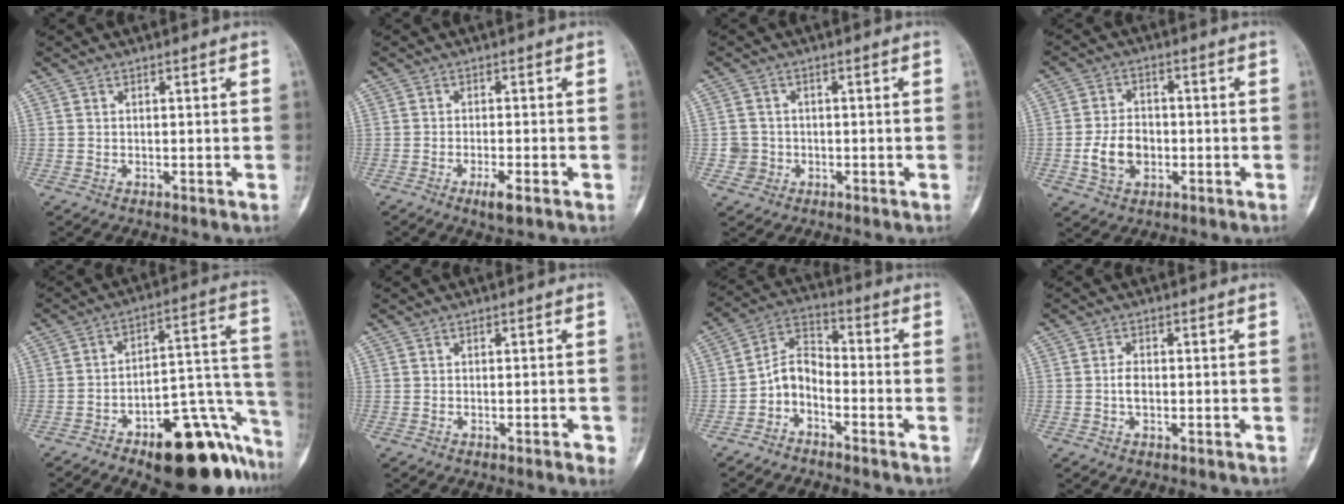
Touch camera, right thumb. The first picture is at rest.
{"total": 3.5, "force": [-1.9, 0.9, 2.9], "torque": [-0.050, 0.000, -0.032]}
{"total": 2.9, "force": [-0.7, 2.8, 0.0], "torque": [0.017, 0.009, -0.015]}
{"total": 7.6, "force": [-1.7, 5.5, 5.0], "torque": [-0.078, 0.015, -0.029]}
{"total": 23.9, "force": [-12.9, 9.6, 17.7], "torque": [-0.150, 0.104, -0.180]}
{"total": 2.2, "force": [-1.0, 0.5, 1.8], "torque": [-0.027, 0.002, -0.012]}
{"total": 6.7, "force": [-3.4, 4.0, 4.1], "torque": [-0.070, 0.052, -0.079]}
{"total": 2.4, "force": [-0.5, 1.4, 1.9], "torque": [-0.035, 0.004, -0.013]}